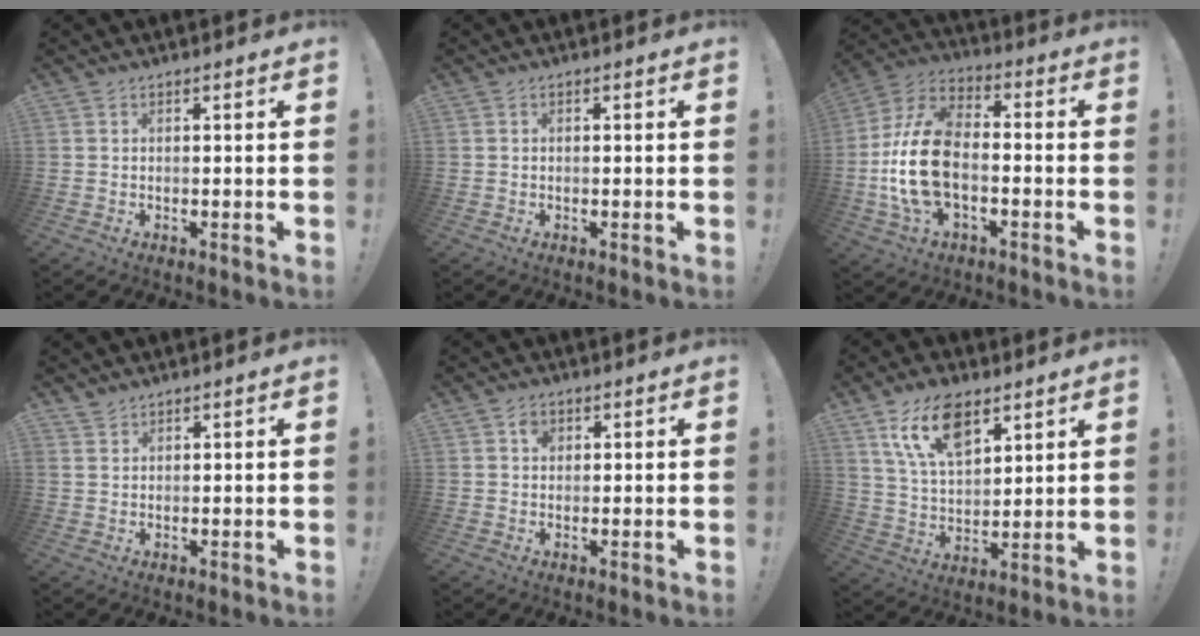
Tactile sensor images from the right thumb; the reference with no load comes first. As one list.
[{"total": 0.0}, {"total": 18.9, "force": [-3.3, 11.6, 14.5], "torque": [-0.292, 0.029, -0.046]}, {"total": 1.7, "force": [1.6, 0.6, 0.2], "torque": [0.003, -0.012, 0.029]}, {"total": 2.4, "force": [0.9, 2.0, 1.1], "torque": [0.000, -0.005, 0.010]}, {"total": 14.9, "force": [8.7, 7.6, 9.4], "torque": [-0.159, -0.034, 0.160]}]